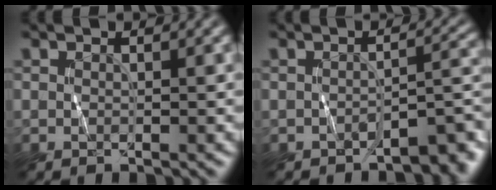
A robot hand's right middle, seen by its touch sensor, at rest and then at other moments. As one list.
[{"total": 3.1, "force": [-2.7, 0.8, 1.2], "torque": [-0.005, 0.005, -0.043]}]